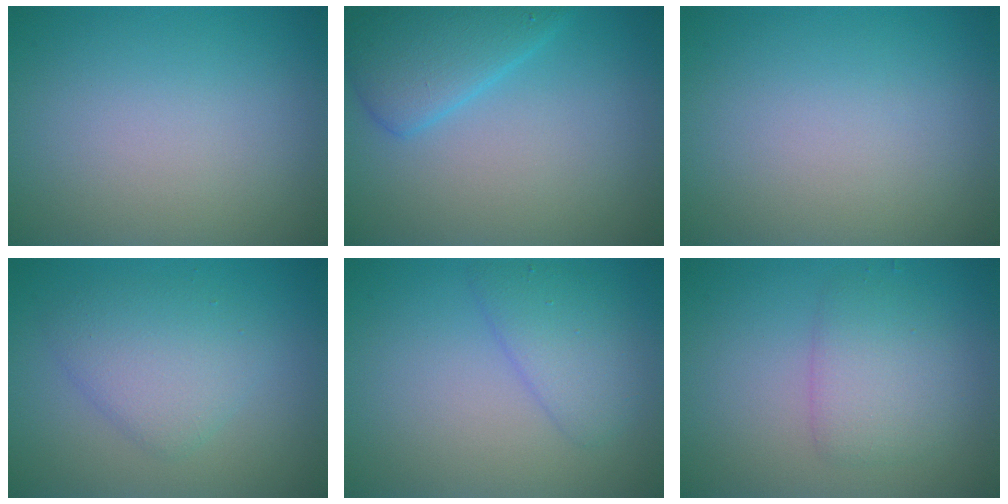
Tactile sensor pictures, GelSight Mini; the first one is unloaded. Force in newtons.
{"total": 4.3, "press": 4.2, "slide": 0.4}
{"total": 0.0}
{"total": 3.5, "press": 3.5, "slide": 0.3}
{"total": 2.7, "press": 2.7, "slide": 0.1}
{"total": 2.9, "press": 2.9, "slide": 0.1}